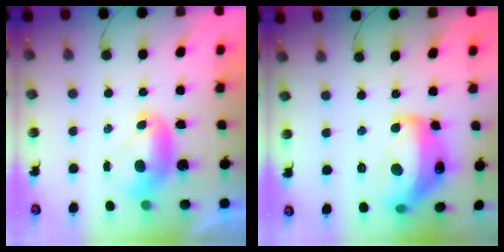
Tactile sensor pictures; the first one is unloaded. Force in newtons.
{"total": 12.7, "press": 12.7, "slide": 1.0}